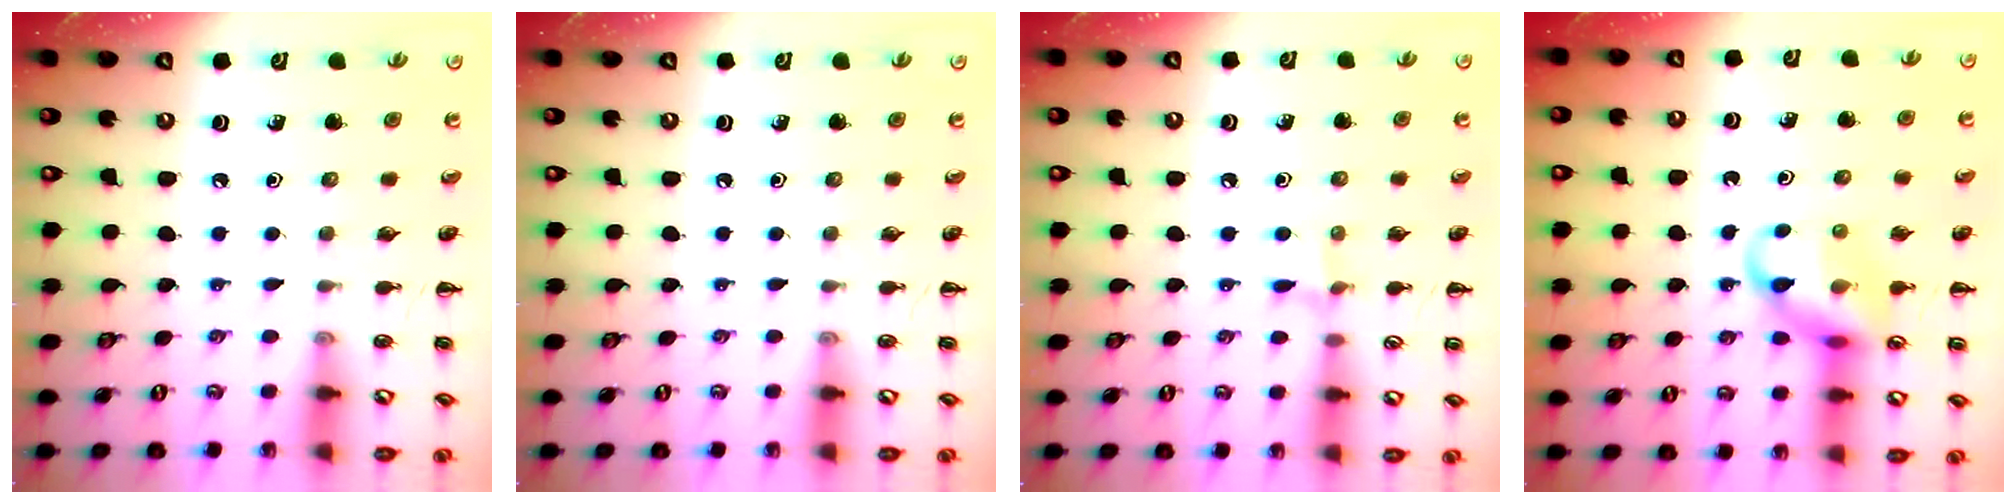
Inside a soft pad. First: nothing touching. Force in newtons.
{"total": 0.0}
{"total": 6.0, "press": 5.7, "slide": 1.8}
{"total": 11.6, "press": 11.5, "slide": 1.6}